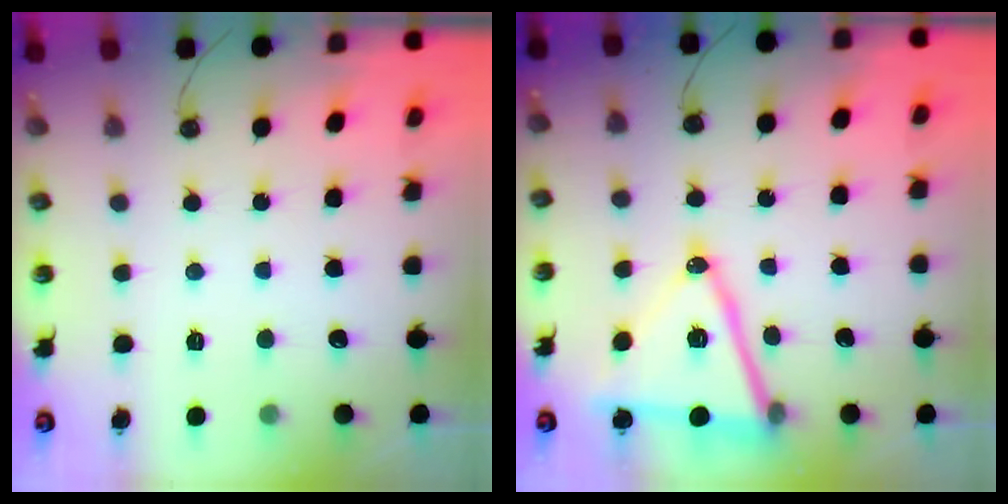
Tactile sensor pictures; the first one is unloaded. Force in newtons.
{"total": 15.4, "press": 14.9, "slide": 3.8}